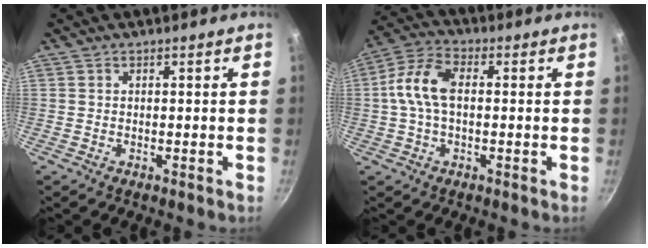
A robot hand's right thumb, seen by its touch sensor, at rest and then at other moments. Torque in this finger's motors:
{"motor_torque": [1.12, 1.12, 1.41, 0.92, 0.29]}